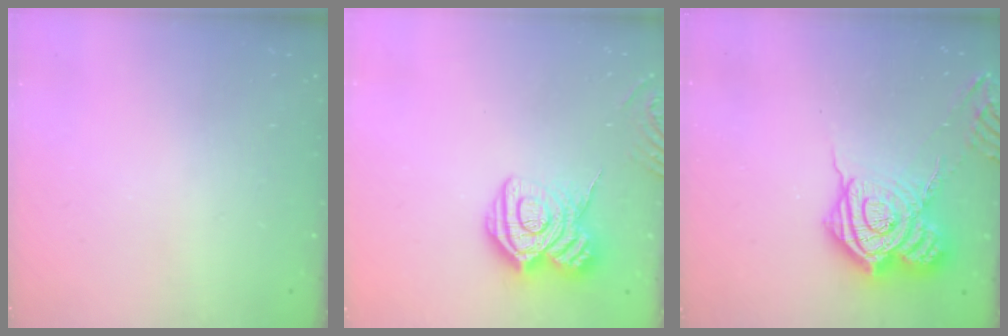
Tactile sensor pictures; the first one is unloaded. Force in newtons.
{"total": 14.7, "press": 14.6, "slide": 1.0}
{"total": 18.8, "press": 18.7, "slide": 1.5}